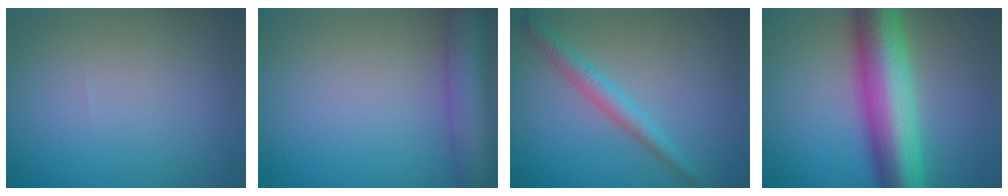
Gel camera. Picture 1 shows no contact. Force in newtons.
{"total": 6.3, "press": 6.3, "slide": 0.2}
{"total": 2.4, "press": 2.4, "slide": 0.1}
{"total": 10.4, "press": 10.4, "slide": 0.1}